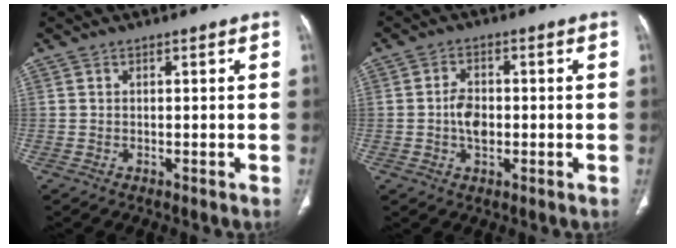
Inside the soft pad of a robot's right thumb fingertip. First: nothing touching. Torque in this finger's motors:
{"motor_torque": [2.45, 2.40, 0.53, -0.57, 0.10]}